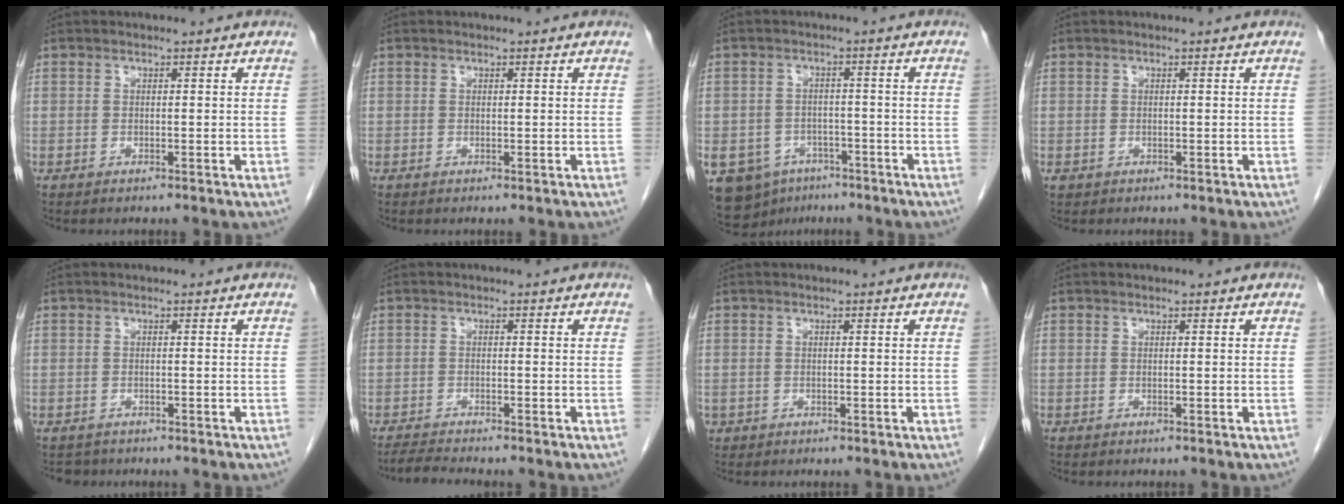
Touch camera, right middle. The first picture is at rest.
{"total": 0.0}
{"total": 12.4, "force": [-6.7, 9.3, 4.7], "torque": [-0.120, 0.001, -0.090]}
{"total": 0.5, "force": [-0.2, 0.5, 0.1], "torque": [-0.006, 0.003, 0.001]}
{"total": 1.5, "force": [-1.3, 0.6, -0.3], "torque": [-0.004, -0.004, -0.021]}
{"total": 2.7, "force": [-2.6, -0.7, 0.6], "torque": [-0.022, -0.017, -0.047]}
{"total": 0.7, "force": [-0.3, 0.7, 0.1], "torque": [-0.009, 0.003, -0.001]}
{"total": 0.0}